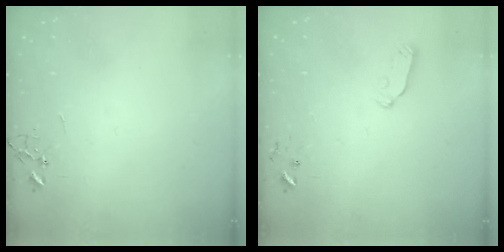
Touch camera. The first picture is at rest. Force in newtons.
{"total": 6.0, "press": 6.0, "slide": 0.5}